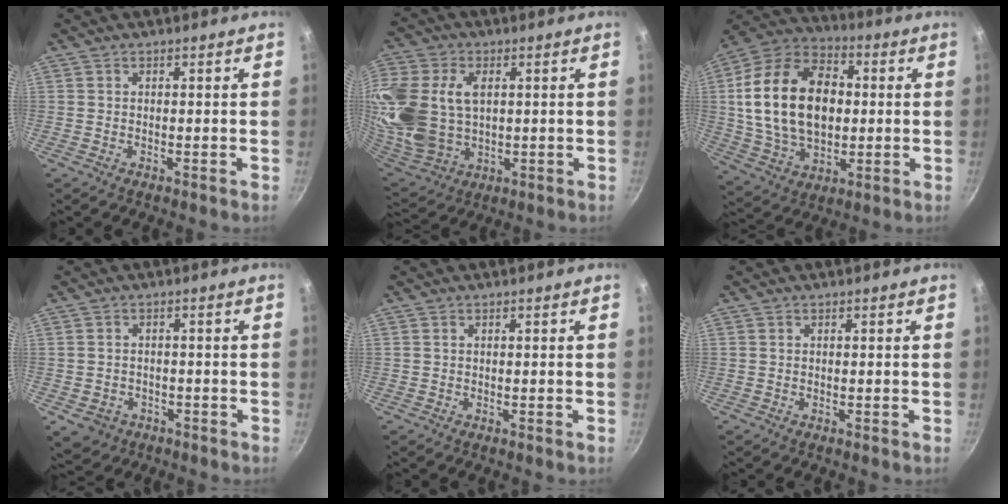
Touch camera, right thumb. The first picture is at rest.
{"total": 22.3, "force": [4.1, 15.7, 15.4], "torque": [-0.355, -0.001, 0.088]}
{"total": 23.0, "force": [1.8, 15.4, 17.0], "torque": [-0.284, 0.017, 0.030]}
{"total": 4.4, "force": [-1.8, 3.6, 1.9], "torque": [-0.018, 0.016, -0.014]}
{"total": 0.0}
{"total": 0.0}